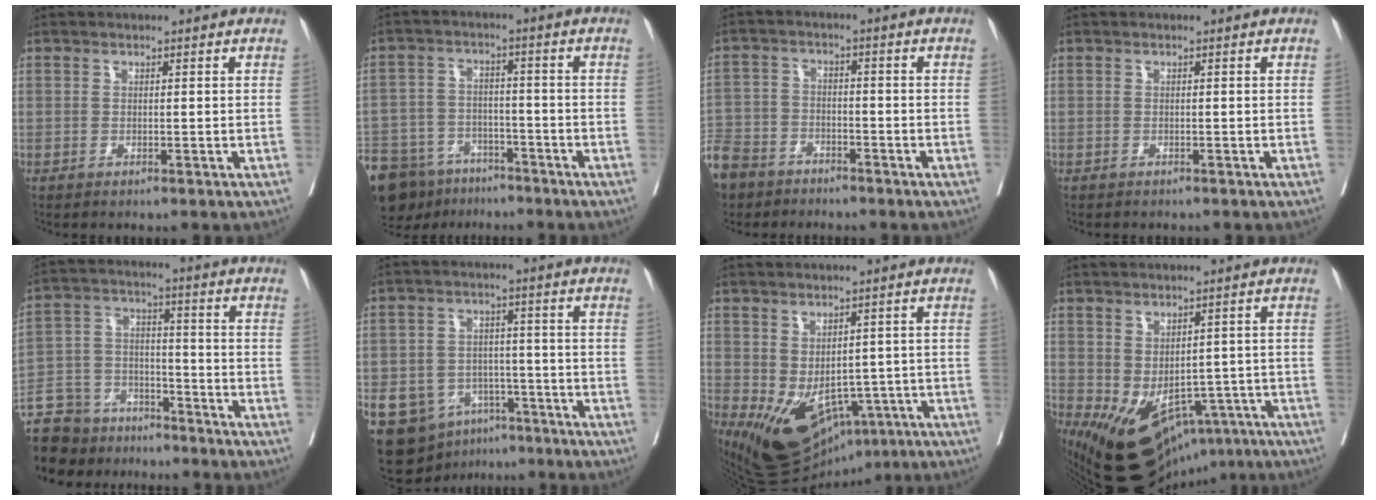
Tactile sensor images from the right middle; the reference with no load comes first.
{"total": 16.3, "force": [-12.3, 8.9, 6.0], "torque": [-0.152, -0.004, -0.186]}
{"total": 13.3, "force": [-9.5, 8.2, 4.3], "torque": [-0.143, -0.007, -0.170]}
{"total": 1.3, "force": [-1.2, 0.3, 0.4], "torque": [-0.016, -0.004, -0.017]}
{"total": 14.7, "force": [-12.5, 7.1, 3.1], "torque": [-0.073, 0.033, -0.204]}
{"total": 10.7, "force": [-5.8, 7.8, 4.4], "torque": [-0.083, 0.017, -0.084]}
{"total": 13.7, "force": [-6.1, 8.4, 8.9], "torque": [-0.155, -0.011, -0.074]}
{"total": 14.3, "force": [-7.4, 8.9, 8.5], "torque": [-0.153, -0.012, -0.089]}